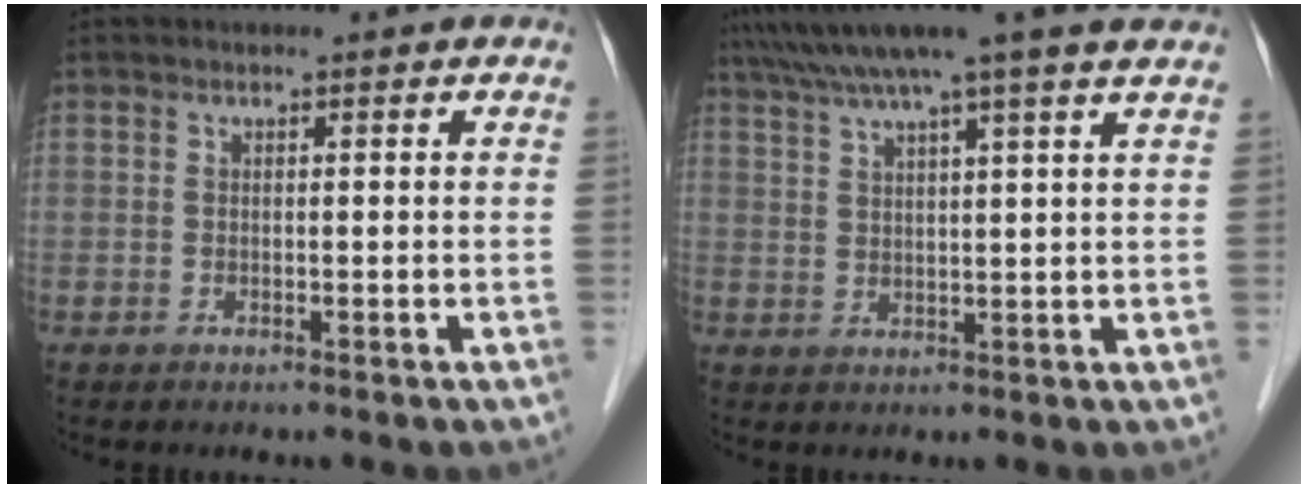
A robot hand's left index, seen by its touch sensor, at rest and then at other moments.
{"total": 11.7, "force": [9.3, -0.9, 7.1], "torque": [-0.120, 0.033, 0.122]}